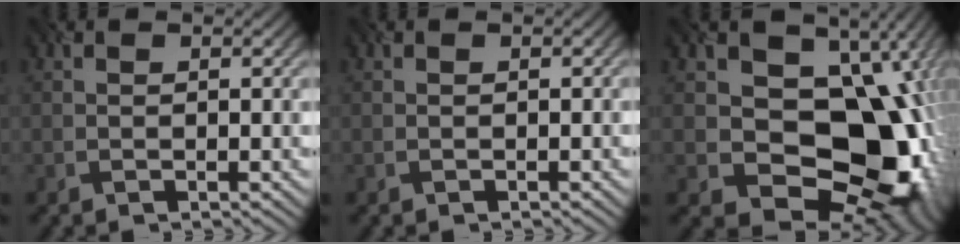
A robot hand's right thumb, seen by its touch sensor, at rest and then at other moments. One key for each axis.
{"total": 0.0}
{"total": 17.4, "fx": -0.4, "fy": 13.3, "fz": 11.2, "tx": -0.149, "ty": -0.029, "tz": 0.028}